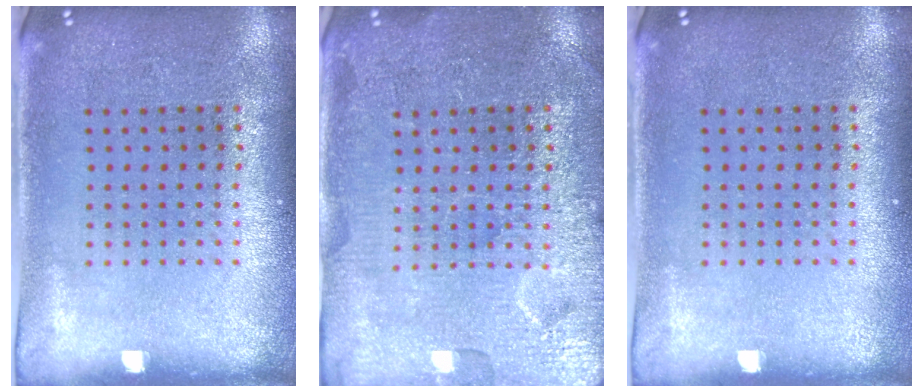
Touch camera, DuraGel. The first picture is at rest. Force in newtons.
{"total": 3.8, "press": 3.8, "slide": 0.7}
{"total": 0.0}